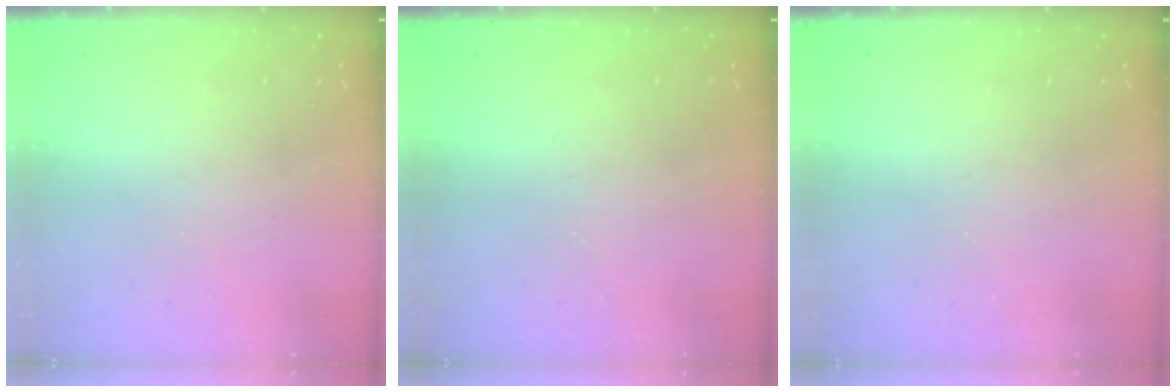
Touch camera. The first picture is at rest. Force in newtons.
{"total": 0.0}
{"total": 0.0}